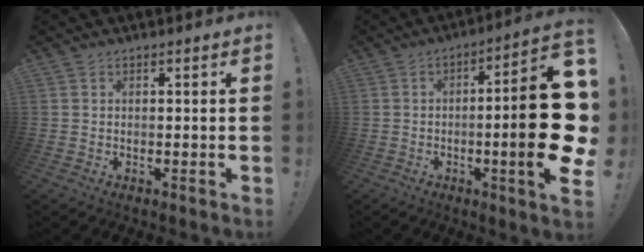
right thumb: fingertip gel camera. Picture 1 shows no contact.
{"total": 21.6, "force": [-1.9, 3.9, 21.2], "torque": [-0.310, 0.001, -0.028]}